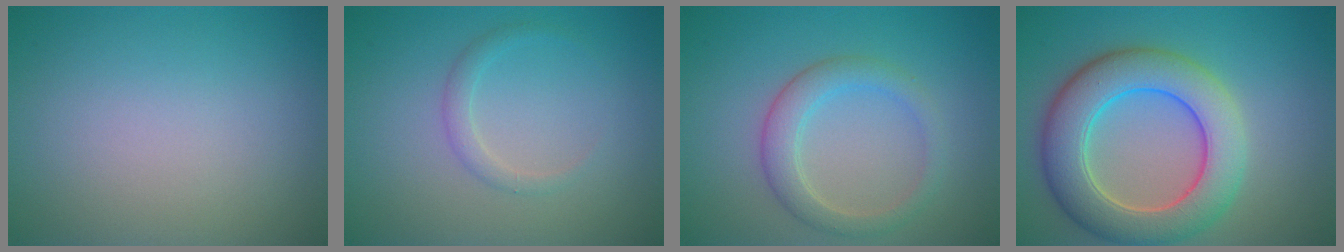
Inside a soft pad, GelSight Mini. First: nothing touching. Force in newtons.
{"total": 1.3, "press": 1.3, "slide": 0.0}
{"total": 2.8, "press": 2.8, "slide": 0.2}
{"total": 8.1, "press": 8.1, "slide": 0.3}